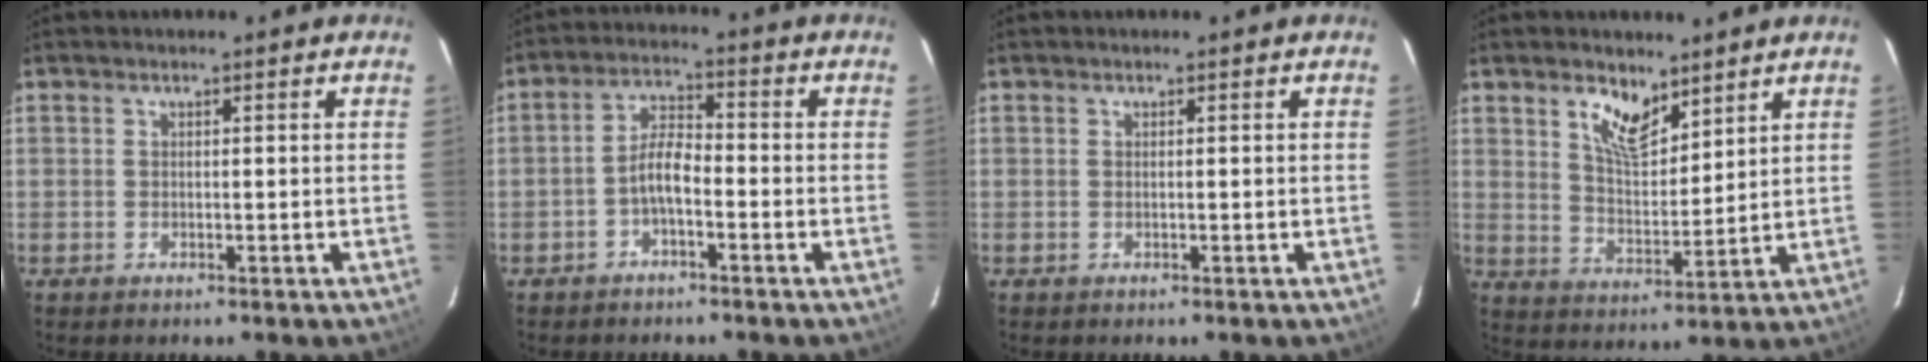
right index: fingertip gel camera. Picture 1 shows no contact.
{"total": 4.7, "force": [-2.3, 1.5, 3.8], "torque": [-0.078, 0.016, -0.043]}
{"total": 0.0}
{"total": 8.0, "force": [5.4, 3.5, 4.8], "torque": [-0.080, 0.002, 0.103]}